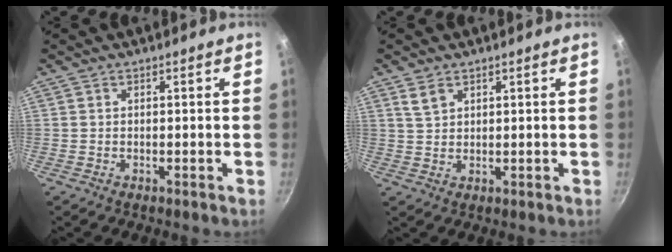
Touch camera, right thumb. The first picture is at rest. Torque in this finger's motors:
{"motor_torque": [0.28, 1.19, 0.92, -0.54, 0.02]}